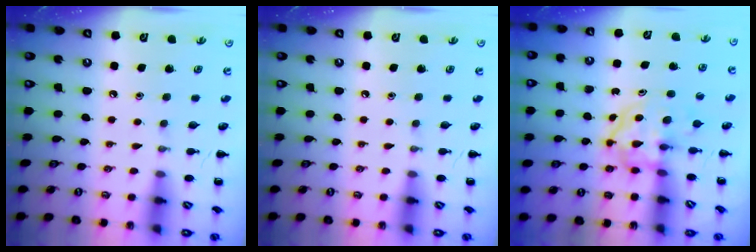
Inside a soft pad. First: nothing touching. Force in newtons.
{"total": 0.0}
{"total": 3.9, "press": 3.9, "slide": 0.5}